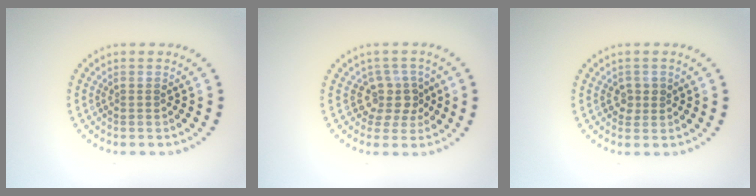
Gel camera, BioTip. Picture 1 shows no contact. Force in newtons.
{"total": 2.8, "press": 2.2, "slide": 1.8}
{"total": 1.3, "press": 1.2, "slide": 0.4}